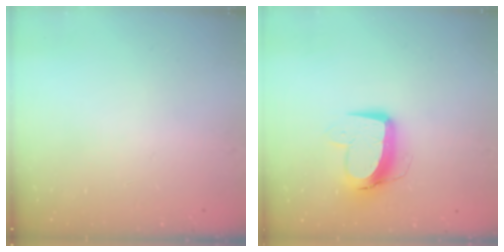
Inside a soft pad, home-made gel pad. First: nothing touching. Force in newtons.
{"total": 11.1, "press": 11.1, "slide": 0.9}